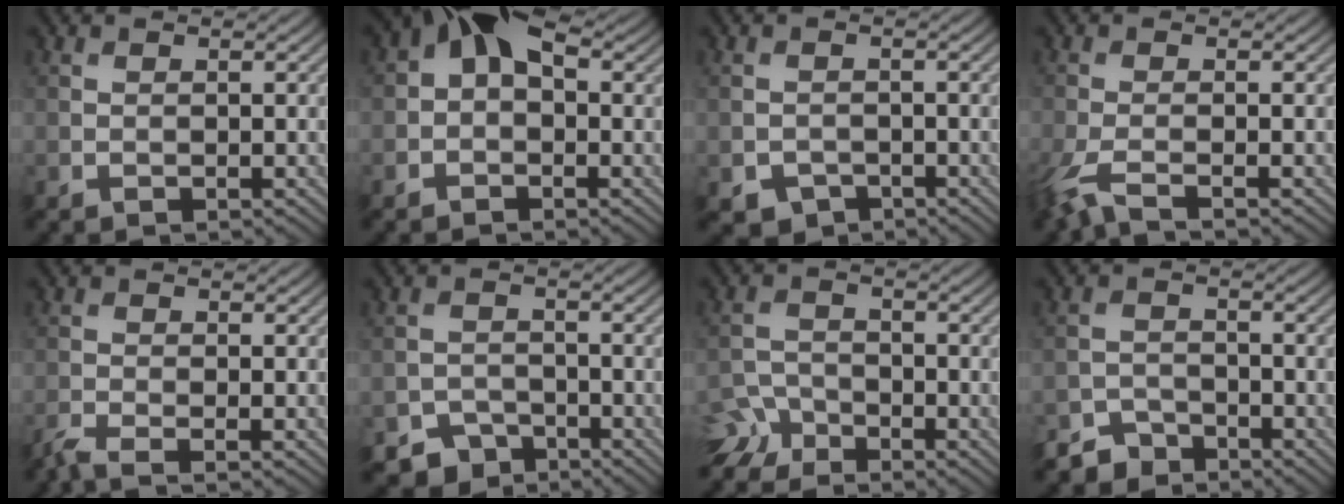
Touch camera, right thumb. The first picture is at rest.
{"total": 6.5, "force": [1.4, 4.3, 4.6], "torque": [-0.085, 0.017, 0.009]}
{"total": 2.4, "force": [-1.7, 1.6, 0.6], "torque": [-0.010, -0.006, -0.032]}
{"total": 3.7, "force": [-2.4, 0.6, 2.7], "torque": [-0.061, -0.009, -0.060]}
{"total": 2.3, "force": [-1.8, 0.1, 1.3], "torque": [-0.033, -0.006, -0.047]}
{"total": 3.7, "force": [-3.0, 2.0, 0.5], "torque": [0.000, 0.000, -0.056]}
{"total": 4.4, "force": [-3.7, 2.1, 1.0], "torque": [-0.024, -0.002, -0.084]}
{"total": 3.3, "force": [-3.0, 1.3, 0.3], "torque": [-0.001, 0.004, -0.064]}